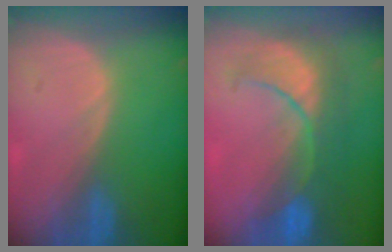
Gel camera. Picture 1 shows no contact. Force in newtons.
{"total": 8.7, "press": 8.4, "slide": 2.1}